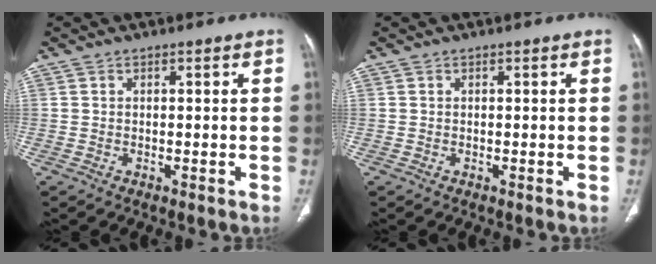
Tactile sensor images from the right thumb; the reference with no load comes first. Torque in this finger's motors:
{"motor_torque": [0.00, 0.00, -0.10, 0.04, 0.00]}